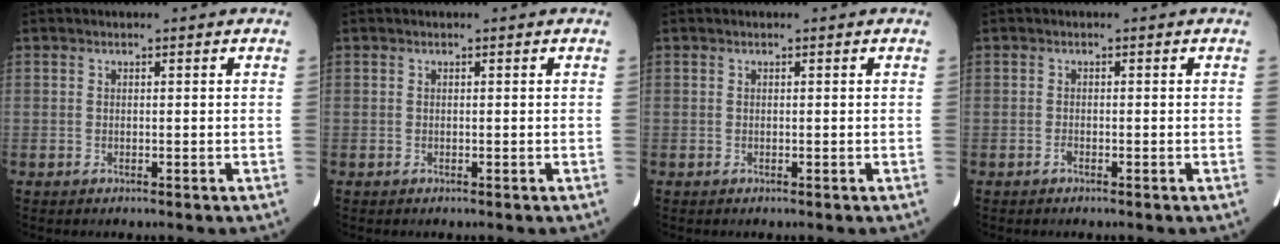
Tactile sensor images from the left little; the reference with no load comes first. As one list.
[{"total": 0.0}, {"total": 0.0}, {"total": 0.5, "force": [-0.4, 0.1, 0.3], "torque": [-0.009, -0.001, -0.007]}]